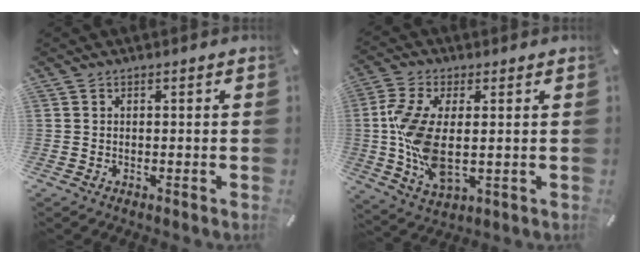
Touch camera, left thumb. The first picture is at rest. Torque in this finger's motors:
{"motor_torque": [1.83, 3.19, 1.30, -0.97, 0.78]}